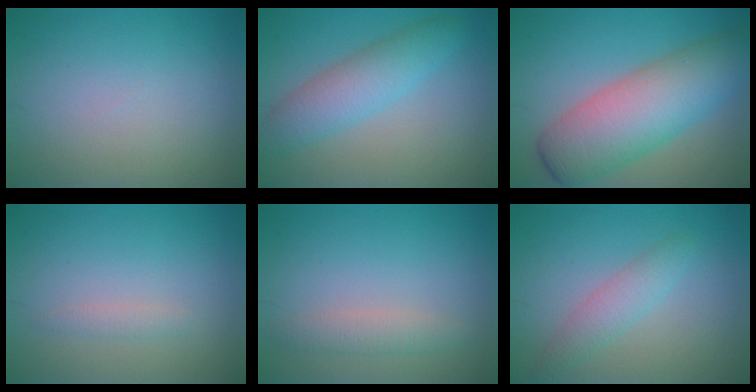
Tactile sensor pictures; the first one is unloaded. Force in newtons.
{"total": 4.6, "press": 4.6, "slide": 0.2}
{"total": 9.2, "press": 9.2, "slide": 0.3}
{"total": 0.9, "press": 0.9, "slide": 0.1}
{"total": 1.9, "press": 1.9, "slide": 0.0}
{"total": 2.4, "press": 2.4, "slide": 0.1}